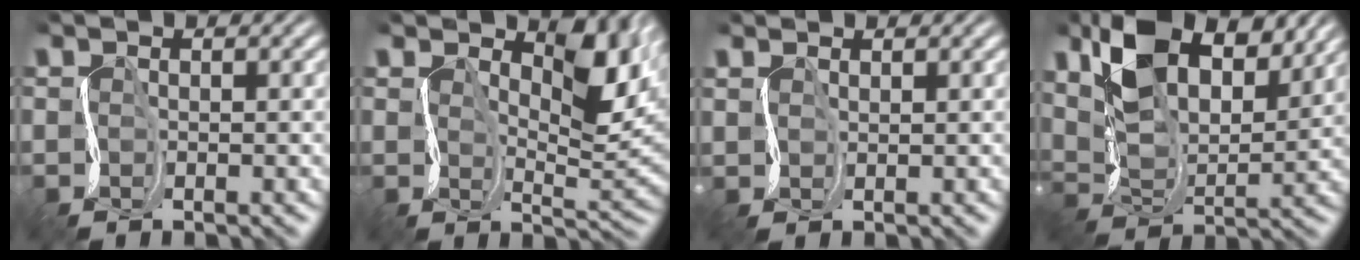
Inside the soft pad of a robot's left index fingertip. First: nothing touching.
{"total": 5.4, "force": [2.8, 2.1, 4.1], "torque": [-0.051, -0.007, 0.046]}
{"total": 1.1, "force": [1.0, 0.3, -0.3], "torque": [0.004, 0.004, 0.023]}
{"total": 9.5, "force": [6.0, 4.5, 5.9], "torque": [-0.126, 0.001, 0.107]}